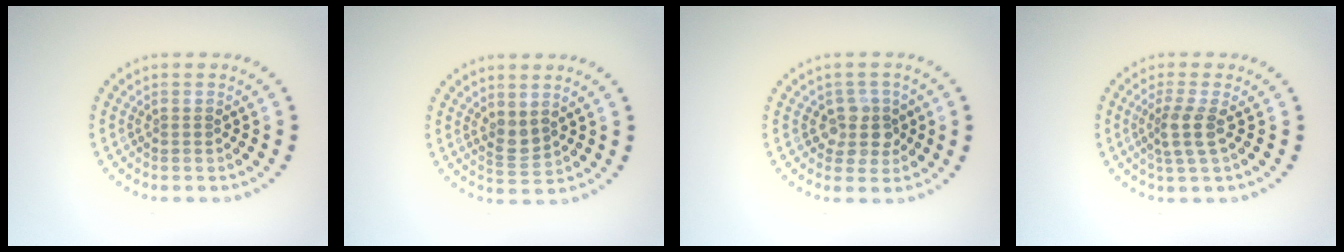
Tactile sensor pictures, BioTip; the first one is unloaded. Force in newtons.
{"total": 1.8, "press": 1.5, "slide": 1.1}
{"total": 2.8, "press": 2.4, "slide": 1.5}
{"total": 2.3, "press": 1.8, "slide": 1.4}